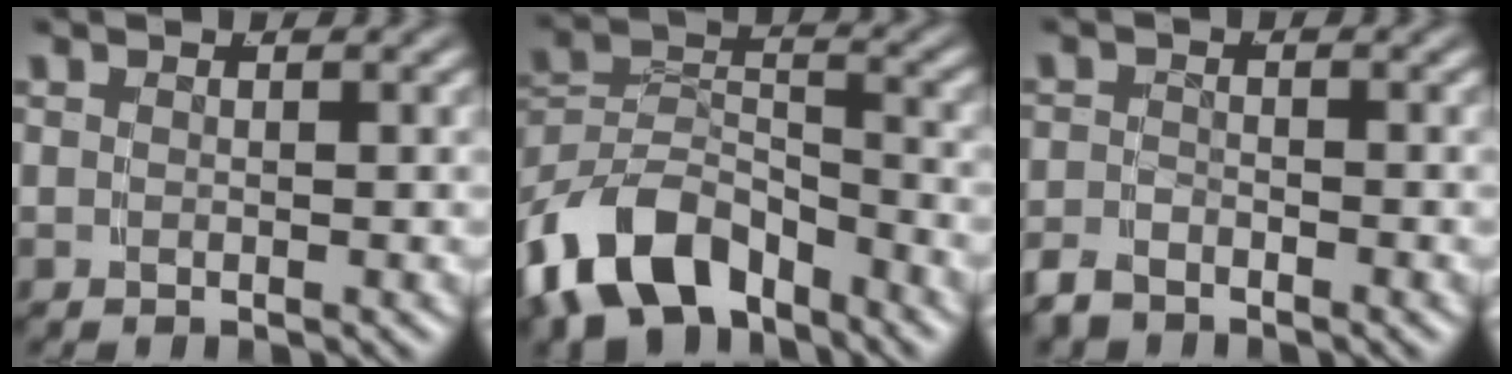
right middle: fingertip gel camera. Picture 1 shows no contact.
{"total": 11.2, "force": [-6.5, 7.4, 5.3], "torque": [-0.112, -0.041, -0.096]}
{"total": 2.4, "force": [-2.3, 0.7, 0.4], "torque": [-0.012, -0.015, -0.035]}